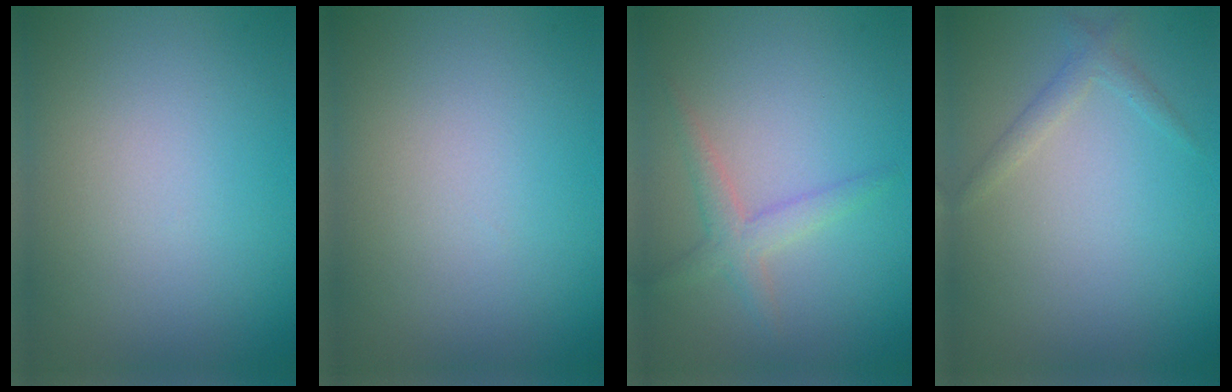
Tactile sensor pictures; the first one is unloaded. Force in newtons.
{"total": 0.0}
{"total": 2.2, "press": 2.2, "slide": 0.1}
{"total": 1.3, "press": 1.3, "slide": 0.1}